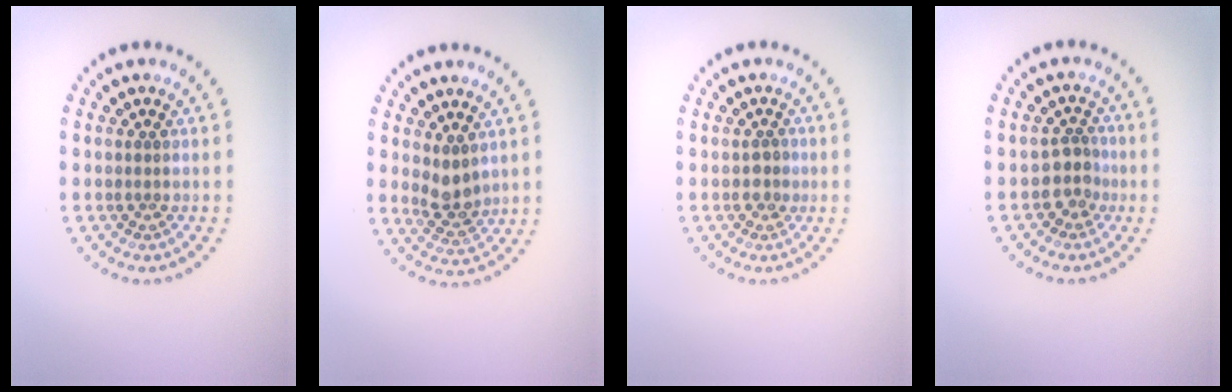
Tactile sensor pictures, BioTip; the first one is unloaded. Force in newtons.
{"total": 2.7, "press": 2.4, "slide": 1.1}
{"total": 1.3, "press": 1.2, "slide": 0.5}
{"total": 2.1, "press": 1.7, "slide": 1.3}